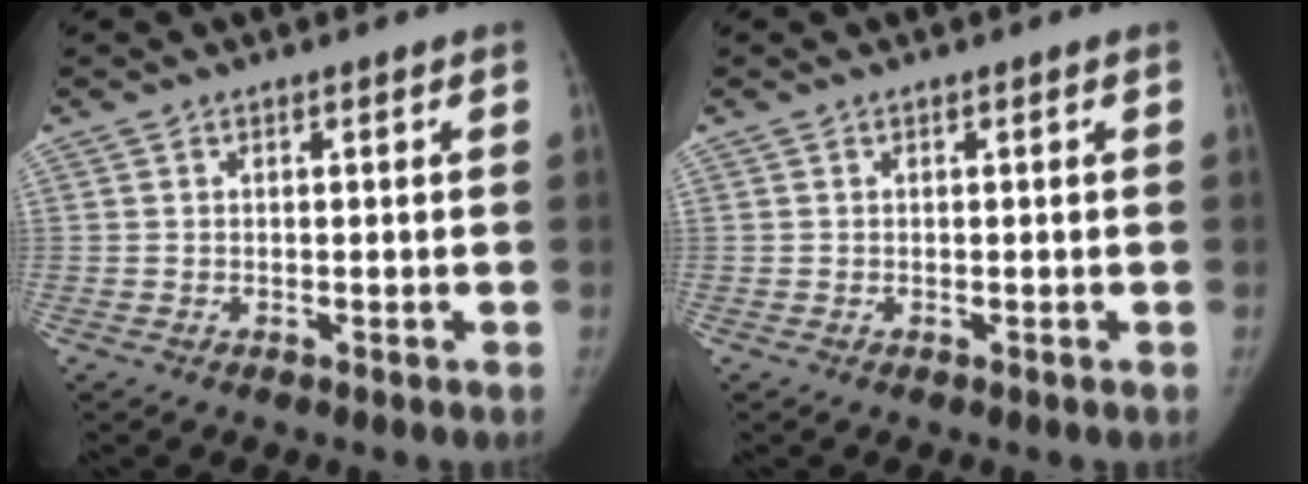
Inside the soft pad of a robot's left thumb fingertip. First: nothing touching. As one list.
[{"total": 0.0}]